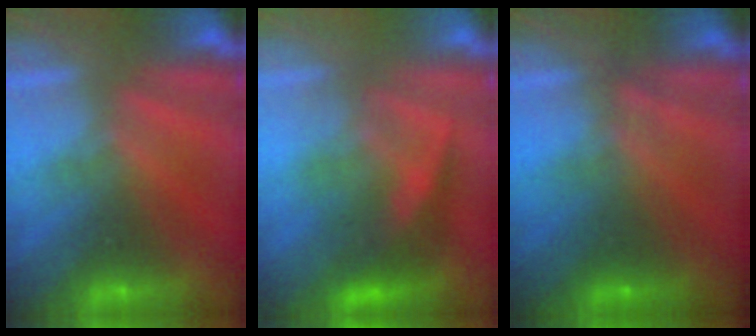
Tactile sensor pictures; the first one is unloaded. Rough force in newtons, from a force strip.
{"total": 2.9}
{"total": 1.2}